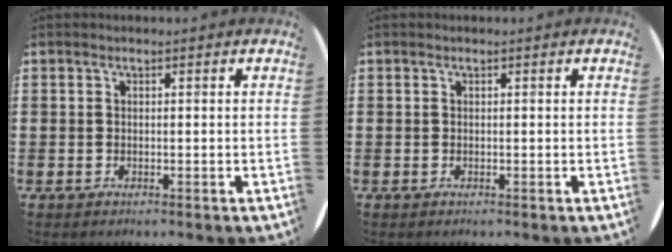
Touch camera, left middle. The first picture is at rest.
{"total": 0.0}